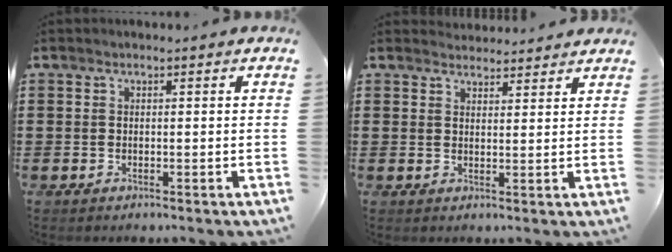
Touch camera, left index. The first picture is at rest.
{"total": 2.6, "force": [2.6, 0.3, 0.0], "torque": [-0.006, -0.006, 0.050]}